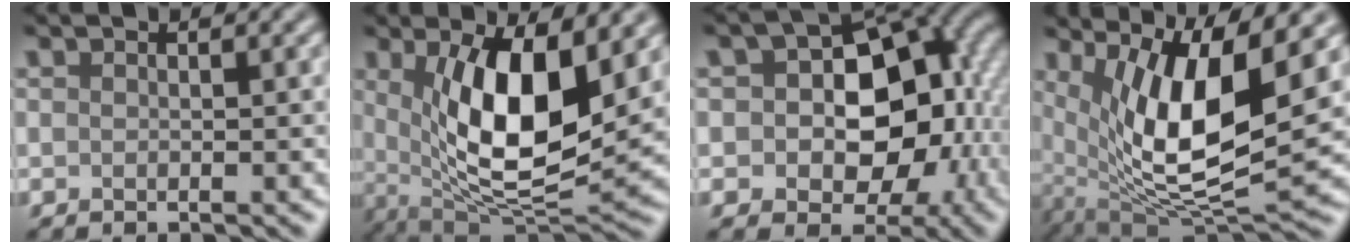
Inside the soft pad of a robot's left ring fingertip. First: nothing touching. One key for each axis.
{"total": 10.4, "fx": 2.0, "fy": 4.1, "fz": 9.4, "tx": -0.161, "ty": -0.017, "tz": 0.039}
{"total": 10.8, "fx": -0.3, "fy": 7.4, "fz": 7.8, "tx": -0.091, "ty": 0.006, "tz": -0.011}
{"total": 11.1, "fx": 3.5, "fy": 3.3, "fz": 10.0, "tx": -0.176, "ty": -0.010, "tz": 0.068}